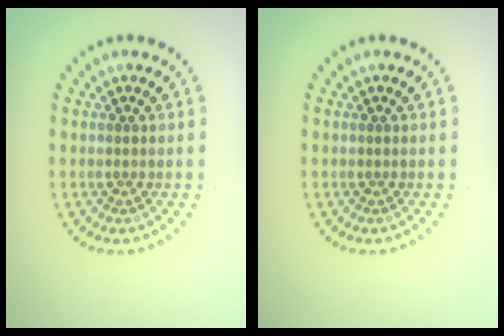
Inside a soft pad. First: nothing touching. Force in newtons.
{"total": 0.0}